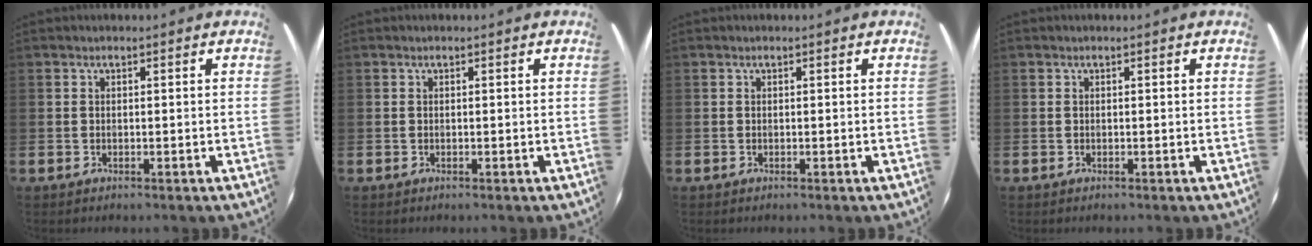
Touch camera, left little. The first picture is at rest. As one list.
[{"total": 0.0}, {"total": 0.0}, {"total": 0.0}]